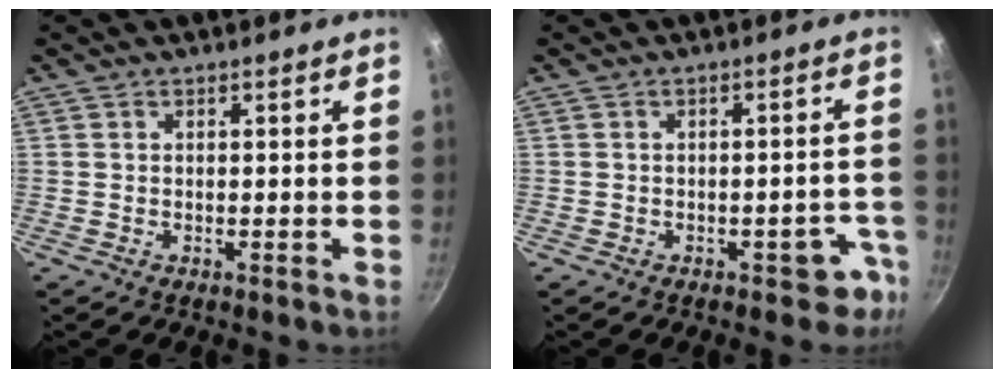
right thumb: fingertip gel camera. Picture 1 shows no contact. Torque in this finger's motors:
{"motor_torque": [2.58, 2.44, 0.60, -0.42, 0.14]}